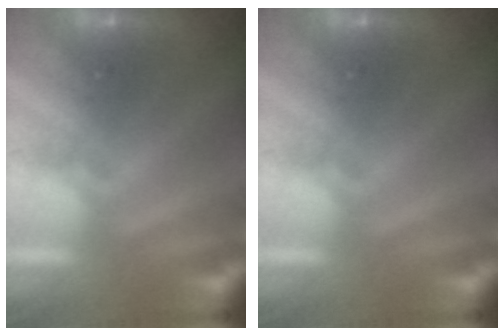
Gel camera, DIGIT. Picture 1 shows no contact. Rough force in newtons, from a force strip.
{"total": 0.0}